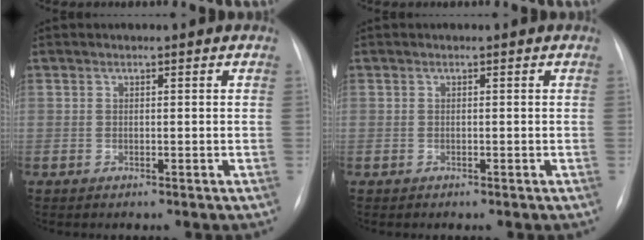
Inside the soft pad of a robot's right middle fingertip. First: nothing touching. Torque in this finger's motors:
{"motor_torque": [0.04, -0.04, 0.01, 0.00]}